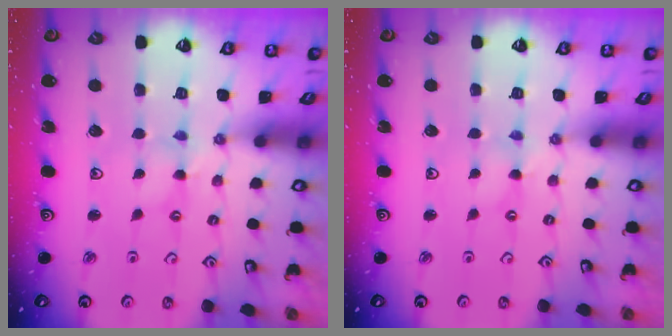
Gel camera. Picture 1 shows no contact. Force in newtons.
{"total": 0.0}